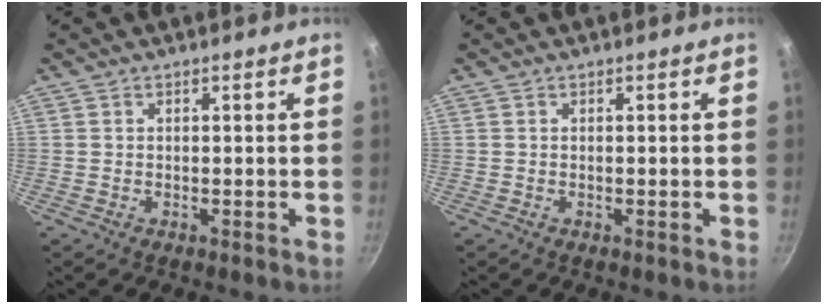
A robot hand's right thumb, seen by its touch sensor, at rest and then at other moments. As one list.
[{"total": 0.0}]